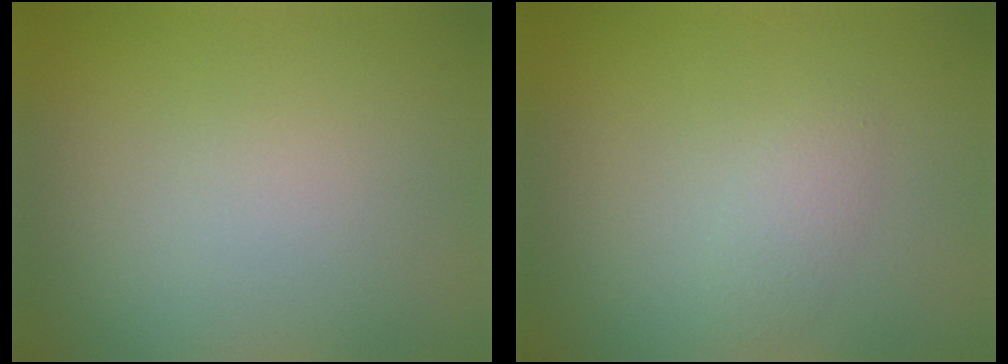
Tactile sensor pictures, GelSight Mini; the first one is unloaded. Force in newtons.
{"total": 1.4, "press": 1.4, "slide": 0.1}